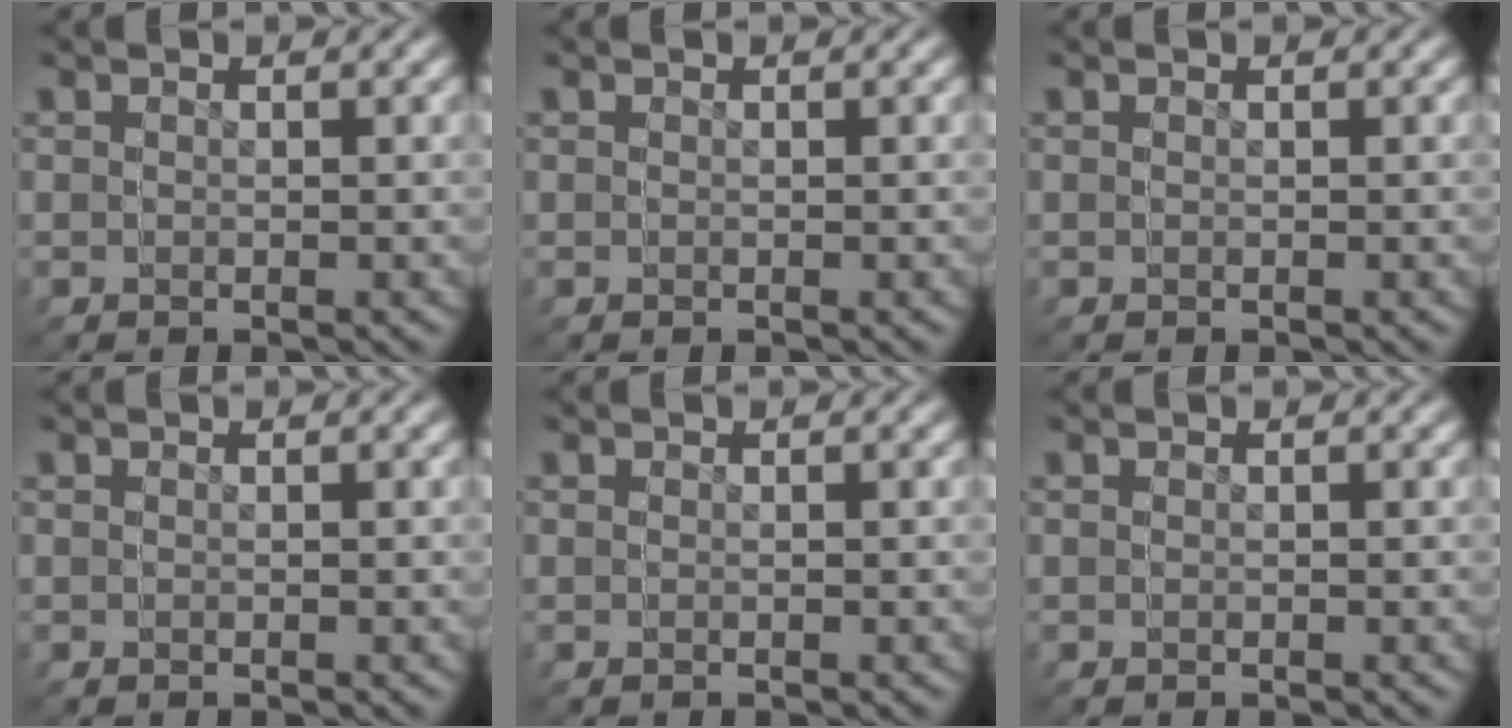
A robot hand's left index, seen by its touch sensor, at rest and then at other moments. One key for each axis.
{"total": 0.0}
{"total": 0.0}
{"total": 0.0}
{"total": 0.0}
{"total": 0.0}